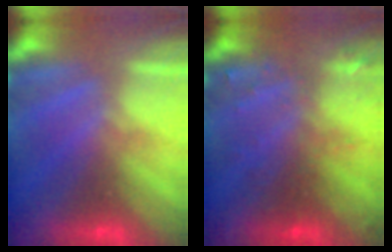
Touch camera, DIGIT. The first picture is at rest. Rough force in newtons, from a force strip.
{"total": 2.9}